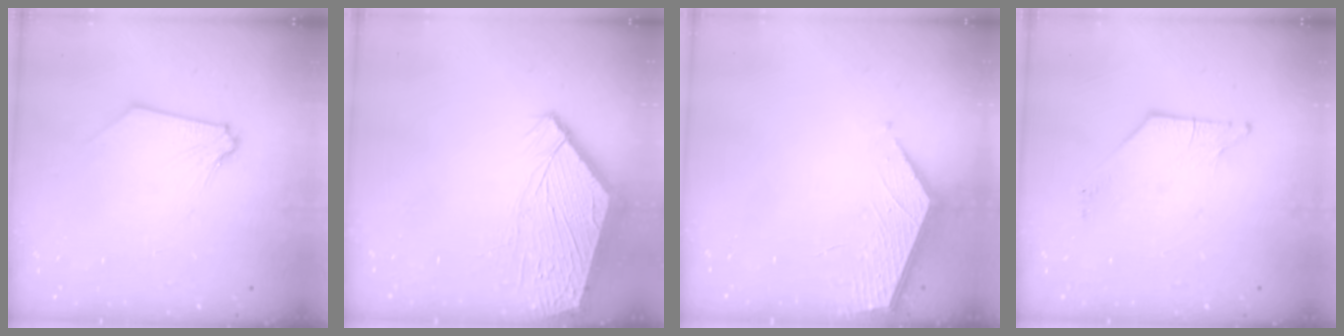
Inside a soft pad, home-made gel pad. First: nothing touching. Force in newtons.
{"total": 8.6, "press": 8.6, "slide": 1.0}
{"total": 2.1, "press": 2.1, "slide": 0.2}
{"total": 3.4, "press": 3.4, "slide": 0.3}